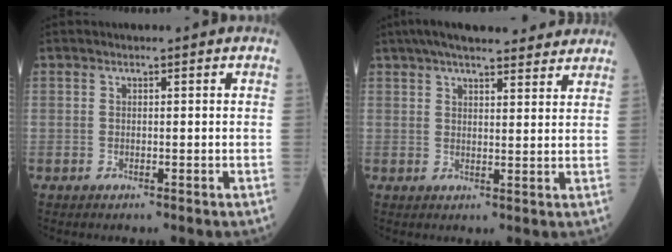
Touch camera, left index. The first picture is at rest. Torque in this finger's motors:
{"motor_torque": [0.99, -1.15, 0.14, 0.08]}